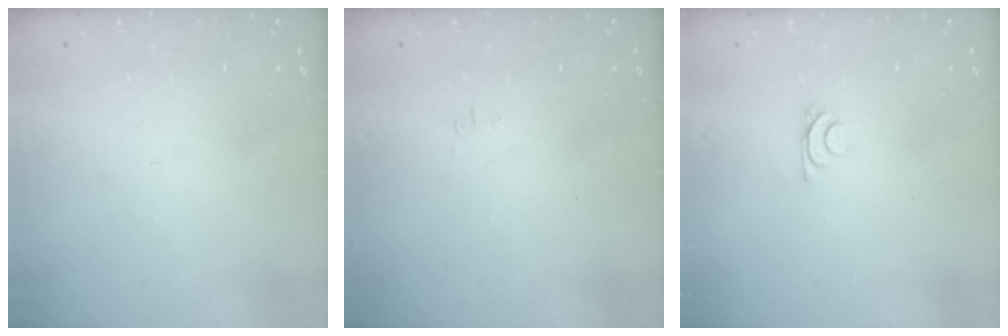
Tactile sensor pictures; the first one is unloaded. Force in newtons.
{"total": 3.3, "press": 3.3, "slide": 0.5}
{"total": 5.1, "press": 5.0, "slide": 0.9}